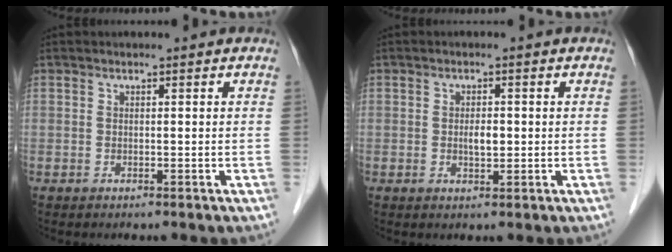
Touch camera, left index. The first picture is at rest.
{"total": 2.1, "force": [-0.1, 0.9, 1.9], "torque": [-0.036, 0.001, 0.000]}